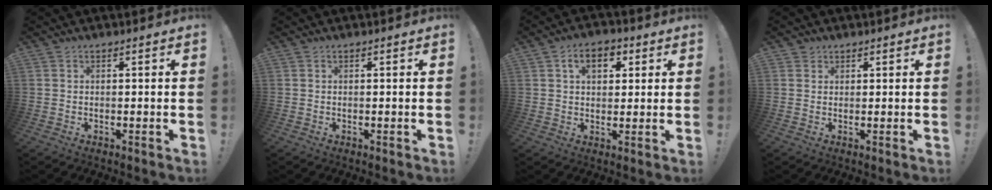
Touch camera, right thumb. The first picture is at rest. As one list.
[{"total": 0.0}, {"total": 7.5, "force": [2.7, 5.0, 4.9], "torque": [-0.072, 0.008, 0.047]}, {"total": 1.5, "force": [1.1, 1.0, 0.2], "torque": [-0.006, -0.001, 0.021]}]